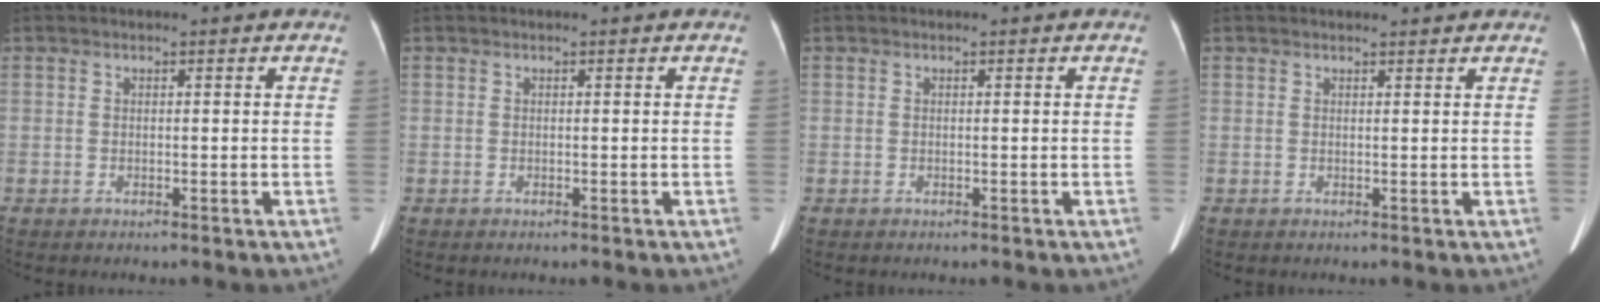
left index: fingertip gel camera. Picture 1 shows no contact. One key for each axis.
{"total": 0.0}
{"total": 0.0}
{"total": 2.4, "fx": 2.3, "fy": 0.3, "fz": 0.5, "tx": -0.011, "ty": 0.008, "tz": 0.026}